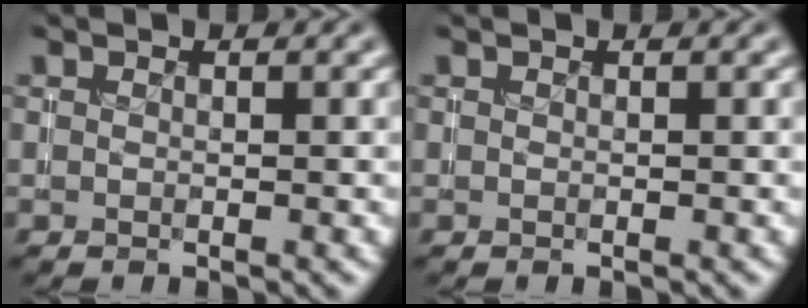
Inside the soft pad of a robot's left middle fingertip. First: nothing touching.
{"total": 0.0}